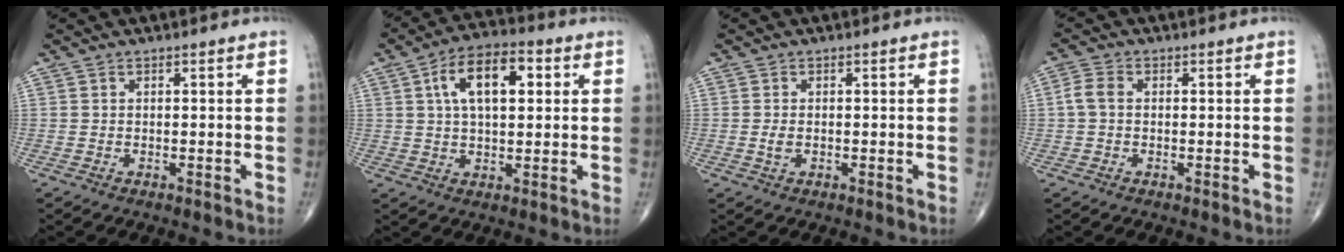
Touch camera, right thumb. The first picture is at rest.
{"total": 10.5, "force": [2.8, 5.3, 8.6], "torque": [-0.133, 0.012, 0.042]}
{"total": 1.6, "force": [-0.2, 0.9, 1.3], "torque": [-0.026, 0.001, -0.005]}
{"total": 3.1, "force": [0.0, 2.2, 2.3], "torque": [-0.050, 0.008, -0.005]}